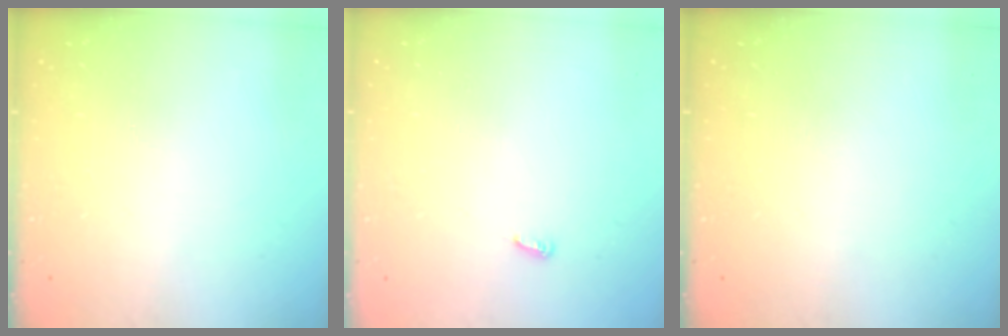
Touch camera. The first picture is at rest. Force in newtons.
{"total": 2.9, "press": 2.9, "slide": 0.3}
{"total": 0.0}